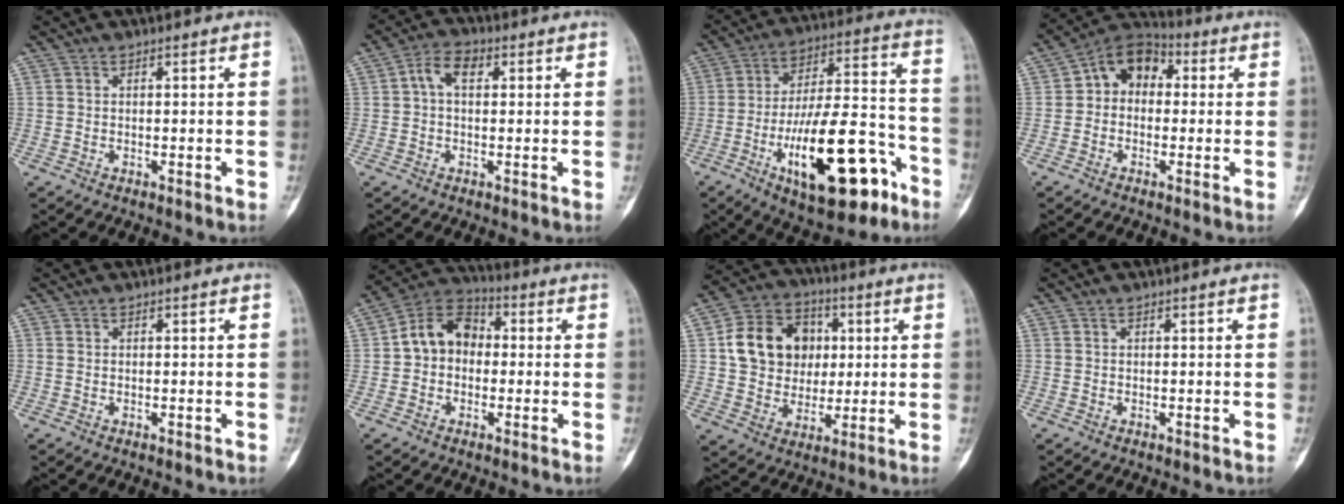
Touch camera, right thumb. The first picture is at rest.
{"total": 5.1, "force": [1.0, 3.2, 3.8], "torque": [-0.065, 0.019, 0.012]}
{"total": 23.3, "force": [-10.5, 8.9, 18.8], "torque": [-0.301, 0.062, -0.158]}
{"total": 9.3, "force": [0.8, 7.1, 5.9], "torque": [-0.061, 0.033, -0.006]}
{"total": 0.0}
{"total": 10.2, "force": [0.1, 8.0, 6.3], "torque": [-0.085, 0.036, -0.016]}
{"total": 15.1, "force": [2.5, 12.8, 7.5], "torque": [-0.098, 0.011, 0.044]}
{"total": 0.0}